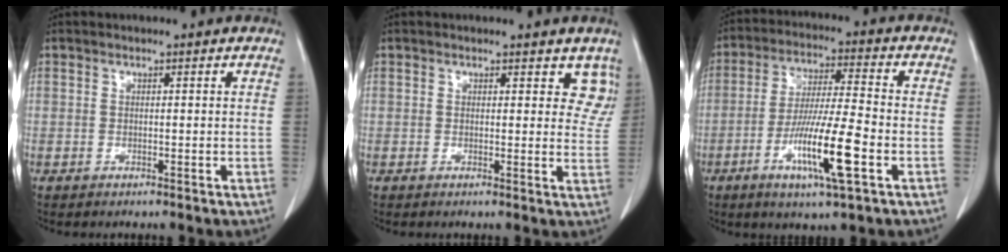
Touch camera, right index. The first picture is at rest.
{"total": 4.4, "force": [3.2, 2.6, 1.6], "torque": [0.021, -0.008, 0.025]}
{"total": 12.3, "force": [-4.8, 0.3, 11.4], "torque": [-0.210, -0.016, -0.087]}